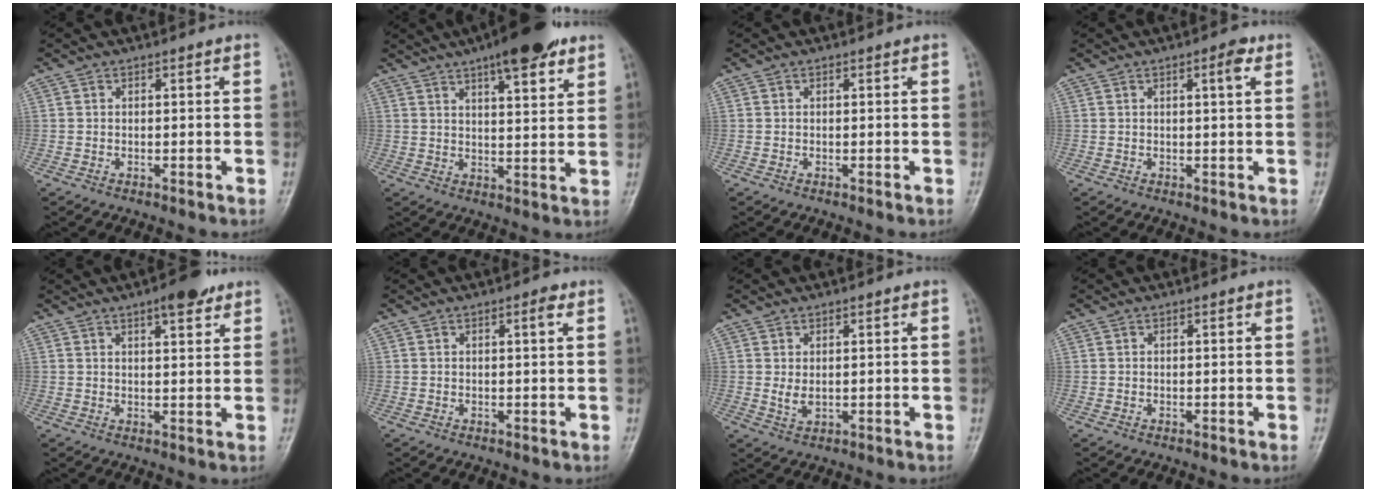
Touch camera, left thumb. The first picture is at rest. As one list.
[{"total": 13.1, "force": [8.3, 3.7, 9.4], "torque": [-0.115, -0.031, 0.118]}, {"total": 0.0}, {"total": 2.7, "force": [1.2, 0.5, 2.4], "torque": [-0.035, -0.002, 0.015]}, {"total": 6.0, "force": [3.9, 2.0, 4.2], "torque": [-0.046, -0.017, 0.051]}, {"total": 1.8, "force": [0.8, 0.4, 1.5], "torque": [-0.023, 0.000, 0.010]}, {"total": 2.7, "force": [0.6, 1.5, 2.2], "torque": [-0.035, -0.008, 0.016]}, {"total": 0.0}]